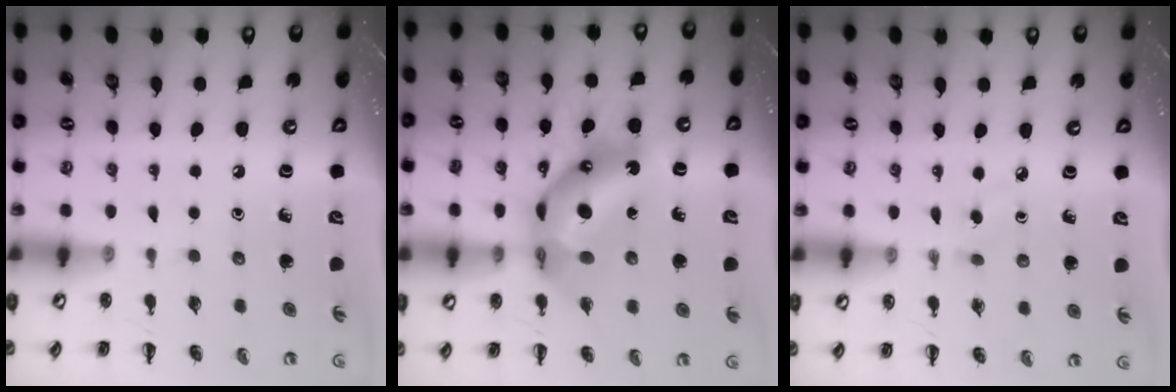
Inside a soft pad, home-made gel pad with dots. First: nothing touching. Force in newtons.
{"total": 12.3, "press": 11.7, "slide": 3.7}
{"total": 3.0, "press": 2.7, "slide": 1.3}